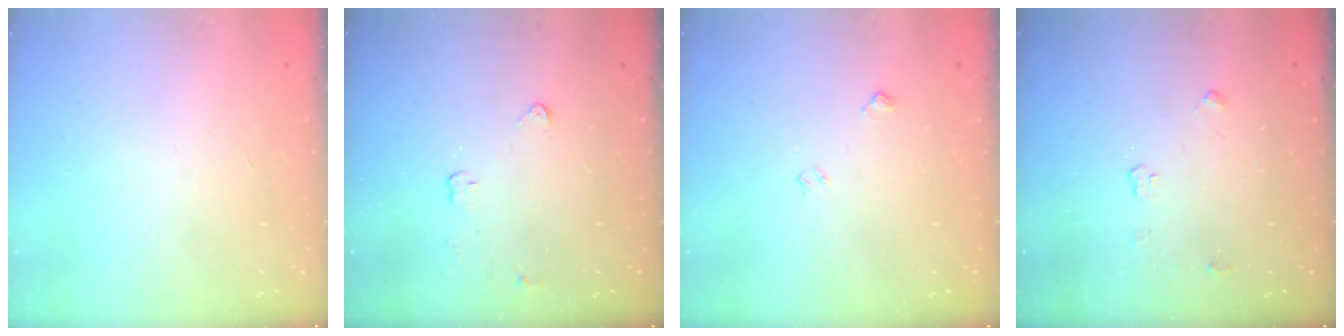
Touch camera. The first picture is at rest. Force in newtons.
{"total": 2.9, "press": 2.9, "slide": 0.4}
{"total": 4.4, "press": 4.4, "slide": 0.6}
{"total": 3.0, "press": 2.9, "slide": 0.5}